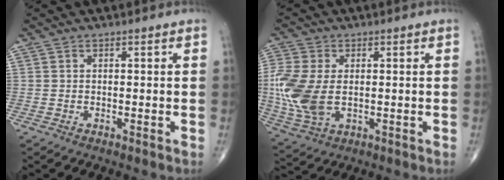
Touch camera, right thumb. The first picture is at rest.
{"total": 13.5, "force": [-0.4, 8.3, 10.6], "torque": [-0.268, -0.010, 0.001]}